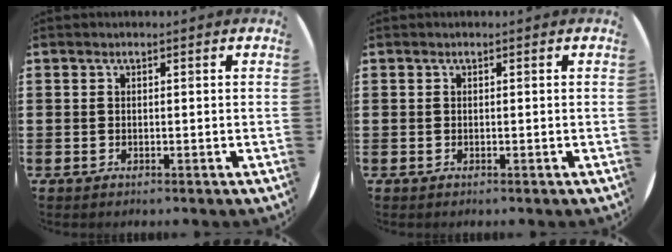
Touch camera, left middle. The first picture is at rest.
{"total": 0.0}